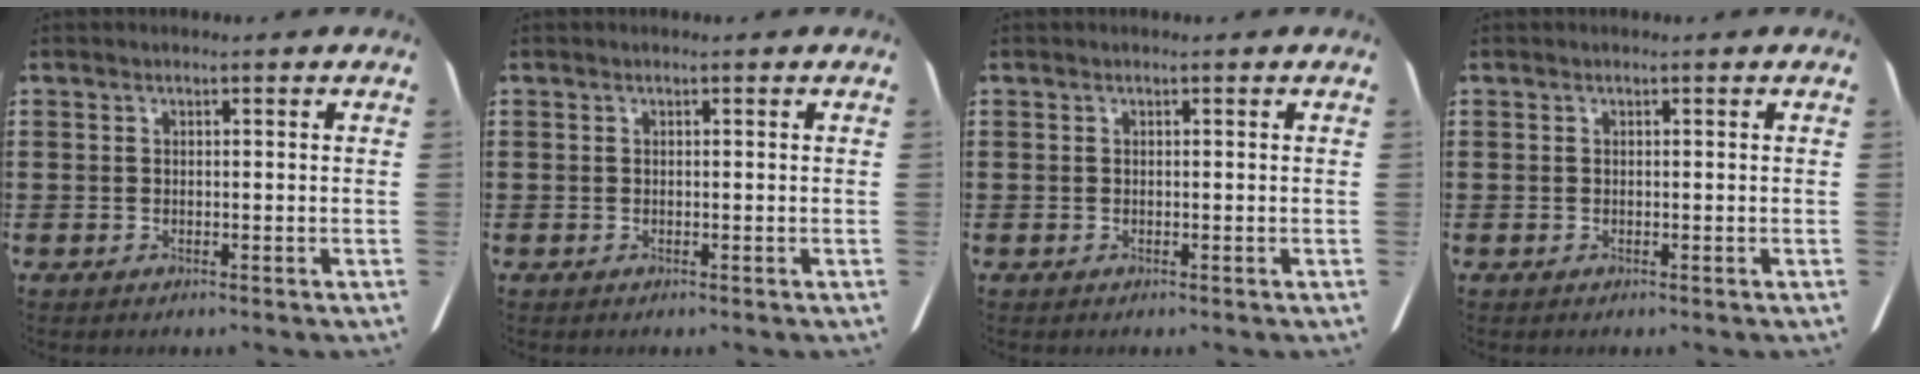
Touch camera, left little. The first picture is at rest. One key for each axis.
{"total": 0.0}
{"total": 0.0}
{"total": 0.0}